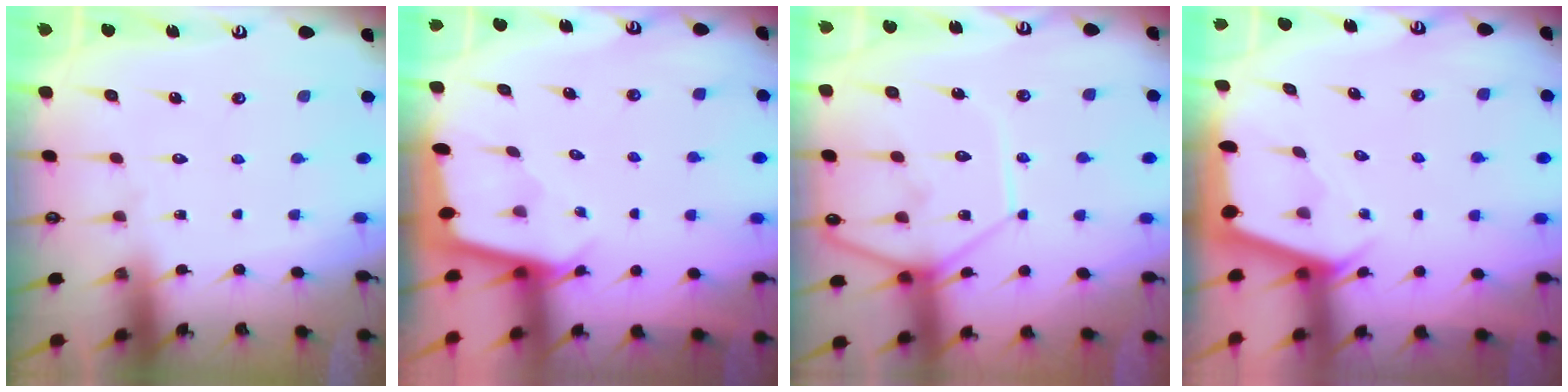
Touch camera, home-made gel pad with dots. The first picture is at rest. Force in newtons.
{"total": 2.0, "press": 2.0, "slide": 0.2}
{"total": 11.7, "press": 11.6, "slide": 1.1}
{"total": 2.5, "press": 2.5, "slide": 0.3}